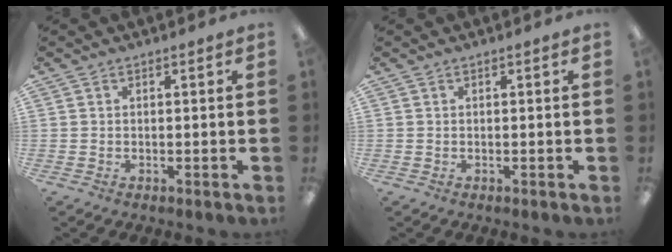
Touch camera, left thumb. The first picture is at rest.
{"total": 0.0}